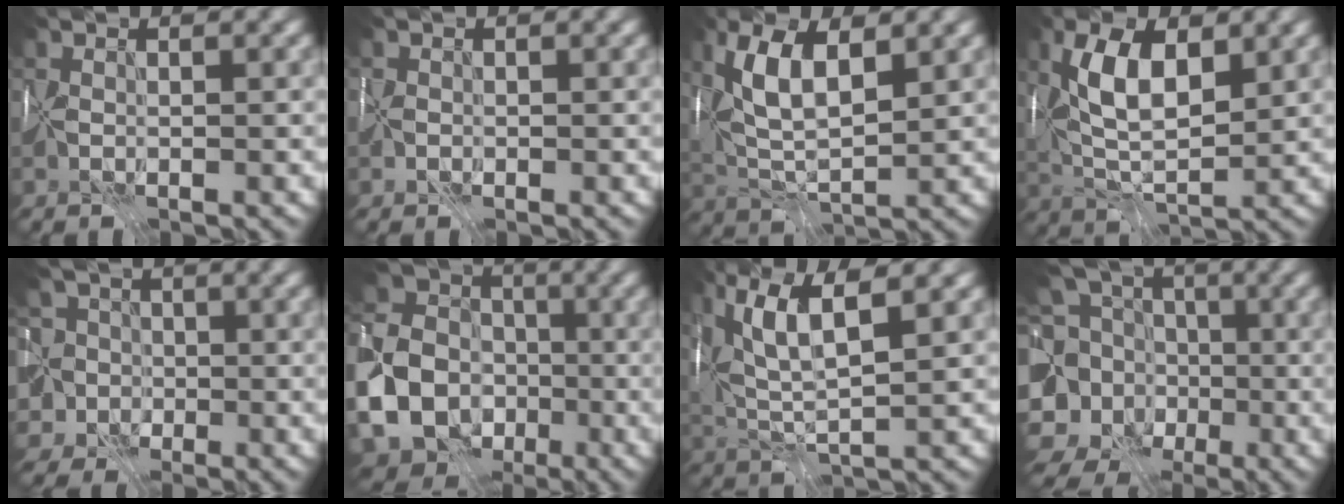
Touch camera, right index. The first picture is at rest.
{"total": 1.2, "force": [-0.3, 1.2, 0.2], "torque": [0.004, -0.001, -0.008]}
{"total": 8.1, "force": [3.0, 3.4, 6.6], "torque": [-0.141, 0.011, 0.051]}
{"total": 8.4, "force": [2.4, 3.9, 7.0], "torque": [-0.142, 0.013, 0.037]}
{"total": 10.8, "force": [-1.9, 9.4, 5.0], "torque": [-0.099, 0.021, -0.080]}
{"total": 19.1, "force": [-5.7, 16.3, 8.1], "torque": [-0.215, -0.026, -0.132]}
{"total": 8.4, "force": [3.6, 2.5, 7.2], "torque": [-0.154, 0.014, 0.067]}
{"total": 11.0, "force": [-1.9, 9.3, 5.5], "torque": [-0.134, -0.013, -0.030]}